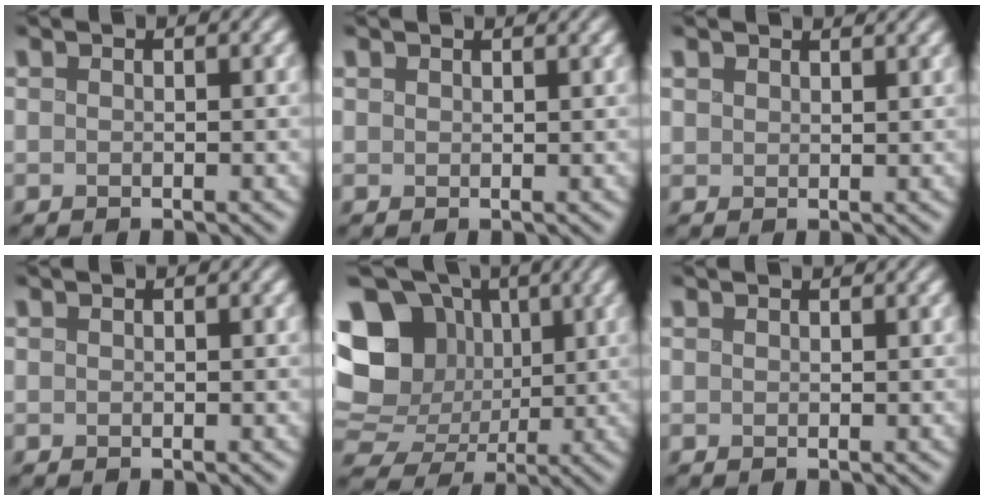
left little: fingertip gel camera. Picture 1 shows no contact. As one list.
[{"total": 1.2, "force": [1.1, 0.3, 0.2], "torque": [-0.008, 0.000, 0.017]}, {"total": 2.1, "force": [1.9, 0.7, 0.5], "torque": [-0.014, 0.005, 0.032]}, {"total": 0.0}, {"total": 14.4, "force": [2.6, 12.2, 7.2], "torque": [-0.158, 0.020, 0.030]}, {"total": 0.8, "force": [0.8, 0.1, 0.2], "torque": [-0.005, -0.001, 0.009]}]